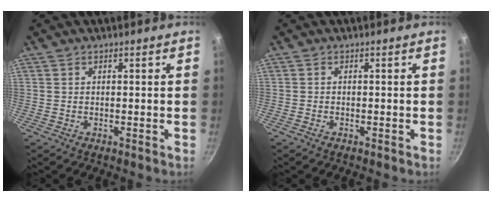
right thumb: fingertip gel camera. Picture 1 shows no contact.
{"total": 0.6, "force": [-0.4, 0.3, 0.3], "torque": [-0.010, 0.002, -0.011]}